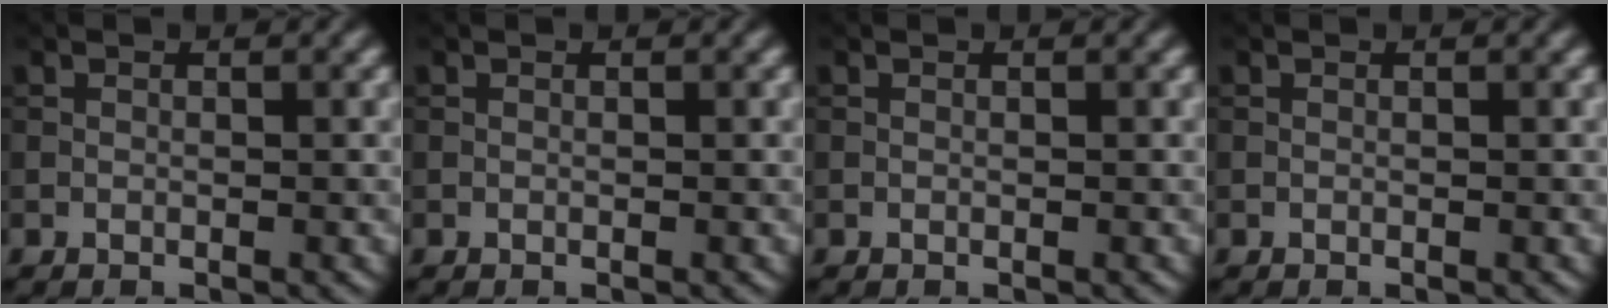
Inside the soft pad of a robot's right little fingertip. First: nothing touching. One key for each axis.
{"total": 0.0}
{"total": 0.0}
{"total": 0.0}